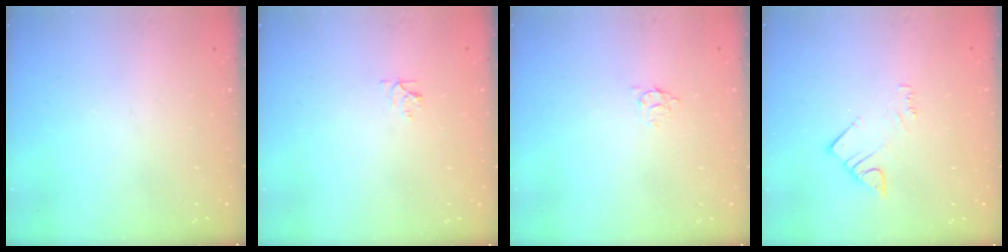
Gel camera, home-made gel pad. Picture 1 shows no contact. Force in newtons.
{"total": 4.6, "press": 4.6, "slide": 0.7}
{"total": 3.6, "press": 3.5, "slide": 0.4}
{"total": 3.1, "press": 3.0, "slide": 0.4}